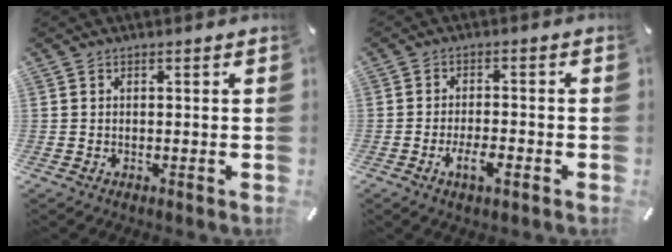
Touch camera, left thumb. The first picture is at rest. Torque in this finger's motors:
{"motor_torque": [0.74, 1.17, 0.39, 0.40, 0.01]}